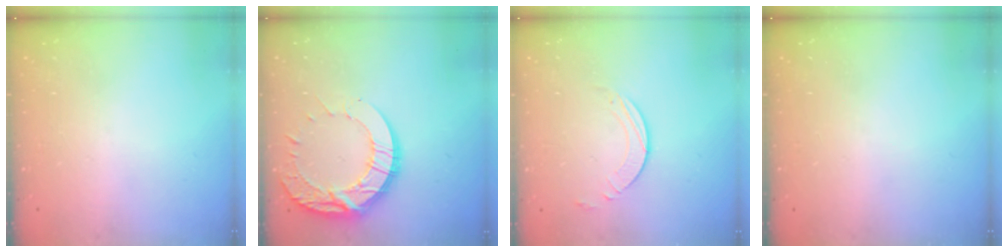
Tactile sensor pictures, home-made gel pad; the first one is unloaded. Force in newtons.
{"total": 15.2, "press": 15.2, "slide": 1.2}
{"total": 3.9, "press": 3.8, "slide": 0.5}
{"total": 0.0}